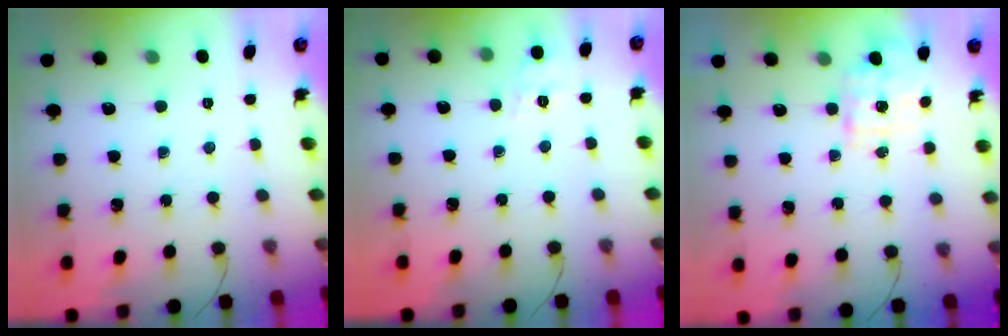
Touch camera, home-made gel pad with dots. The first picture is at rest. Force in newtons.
{"total": 1.9, "press": 0.8, "slide": 1.6}
{"total": 1.8, "press": 1.7, "slide": 0.6}